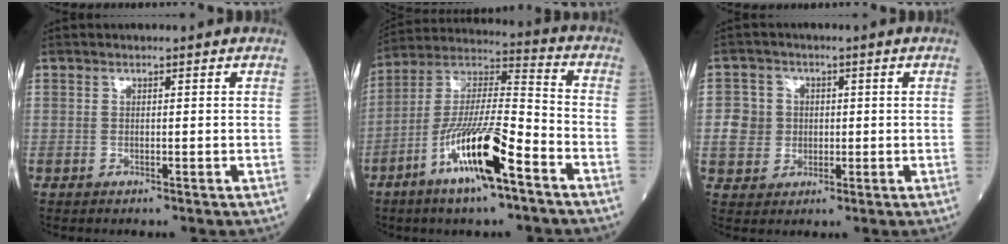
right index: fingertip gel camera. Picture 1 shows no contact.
{"total": 15.3, "force": [-7.6, 2.1, 13.1], "torque": [-0.257, -0.006, -0.138]}
{"total": 5.1, "force": [-0.1, 4.9, 1.5], "torque": [-0.036, 0.014, 0.003]}